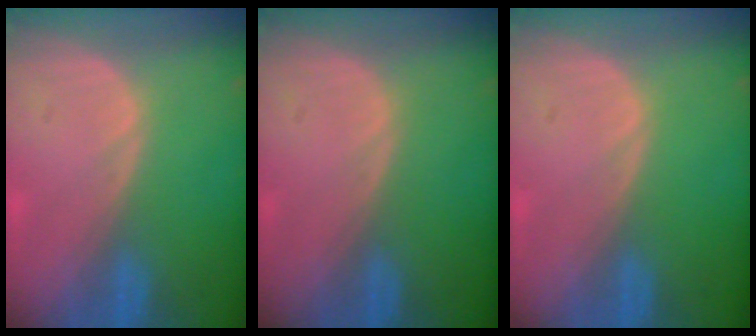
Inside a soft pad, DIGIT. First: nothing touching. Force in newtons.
{"total": 0.0}
{"total": 0.0}